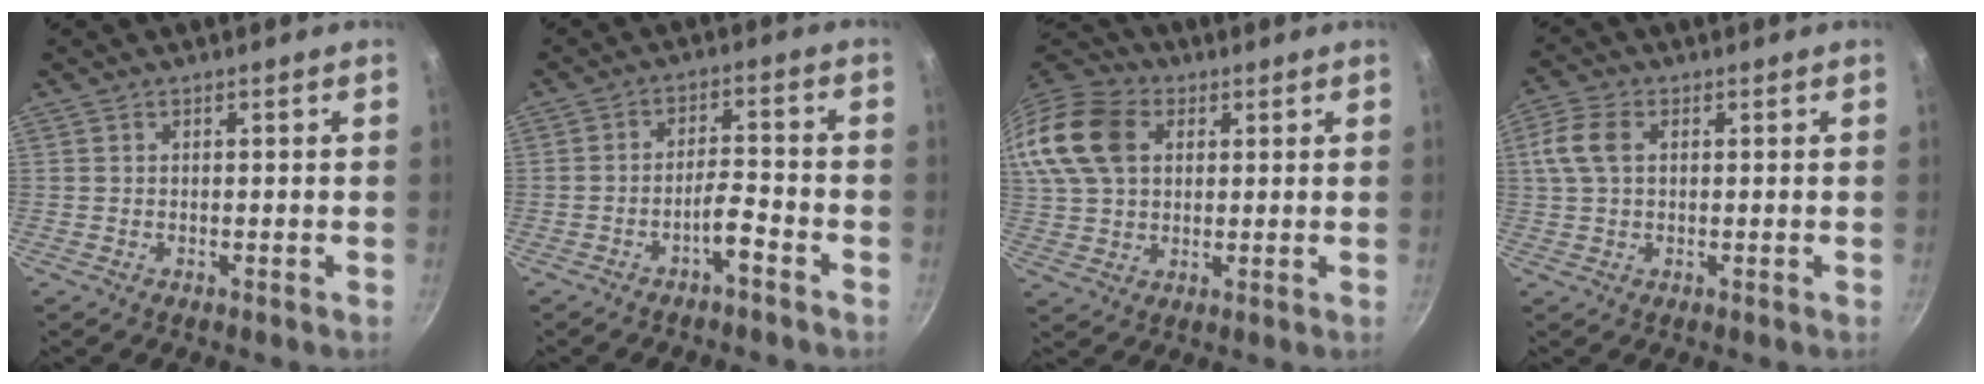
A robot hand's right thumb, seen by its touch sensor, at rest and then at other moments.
{"total": 4.7, "force": [-3.0, 1.0, 3.4], "torque": [-0.060, 0.033, -0.050]}
{"total": 20.1, "force": [6.0, 14.7, 12.4], "torque": [-0.278, 0.028, 0.102]}
{"total": 6.1, "force": [1.2, 3.9, 4.5], "torque": [-0.095, 0.011, 0.018]}